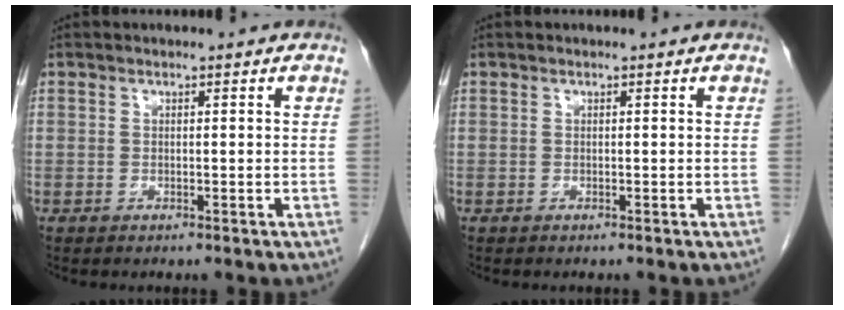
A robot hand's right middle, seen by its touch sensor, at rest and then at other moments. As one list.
[{"total": 0.0}]